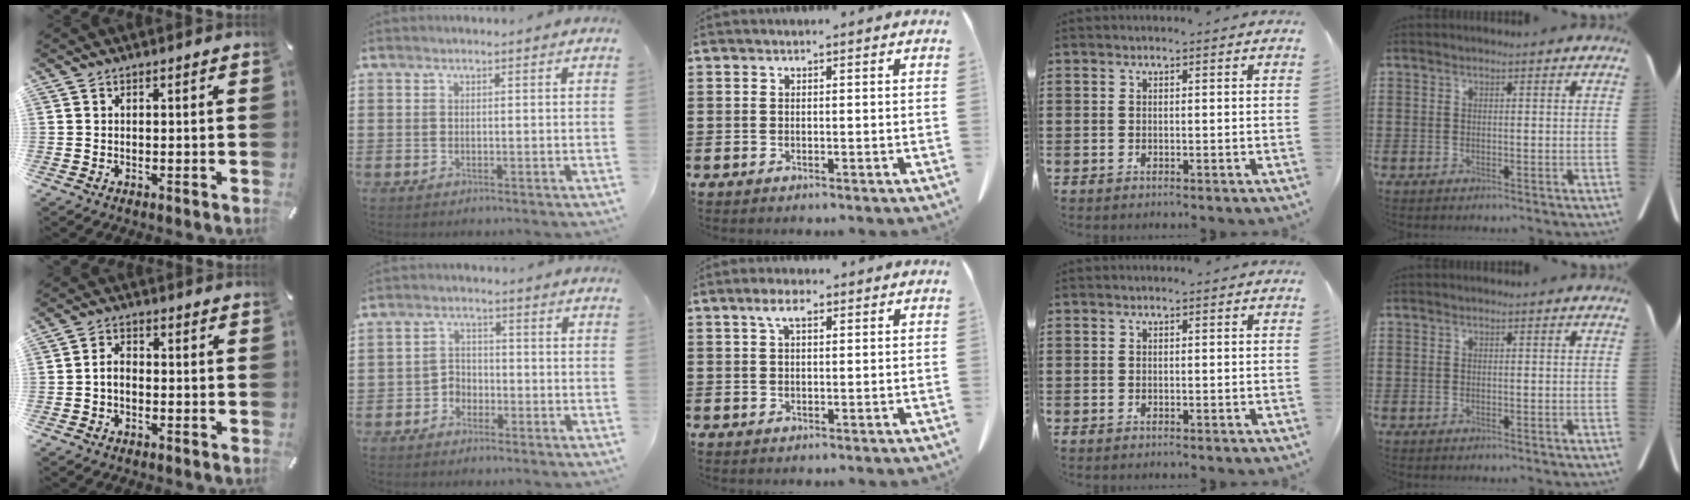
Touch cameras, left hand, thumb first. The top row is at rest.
{"thumb": {"total": 3.4, "force": [-1.1, 2.3, 2.3], "torque": [-0.044, 0.010, -0.020]}, "index": {"total": 2.8, "force": [-2.0, 1.9, 0.4], "torque": [-0.017, 0.007, -0.047]}, "middle": {"total": 3.8, "force": [1.9, 1.3, 3.0], "torque": [-0.066, 0.008, 0.031]}}